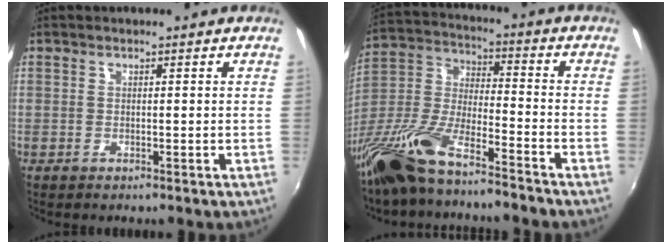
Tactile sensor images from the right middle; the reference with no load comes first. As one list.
[{"total": 17.2, "force": [-13.1, 3.2, 10.6], "torque": [-0.229, -0.021, -0.253]}]